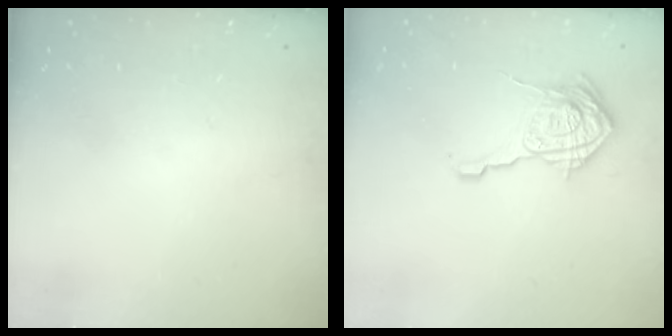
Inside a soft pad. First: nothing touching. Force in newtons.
{"total": 15.4, "press": 15.4, "slide": 0.7}